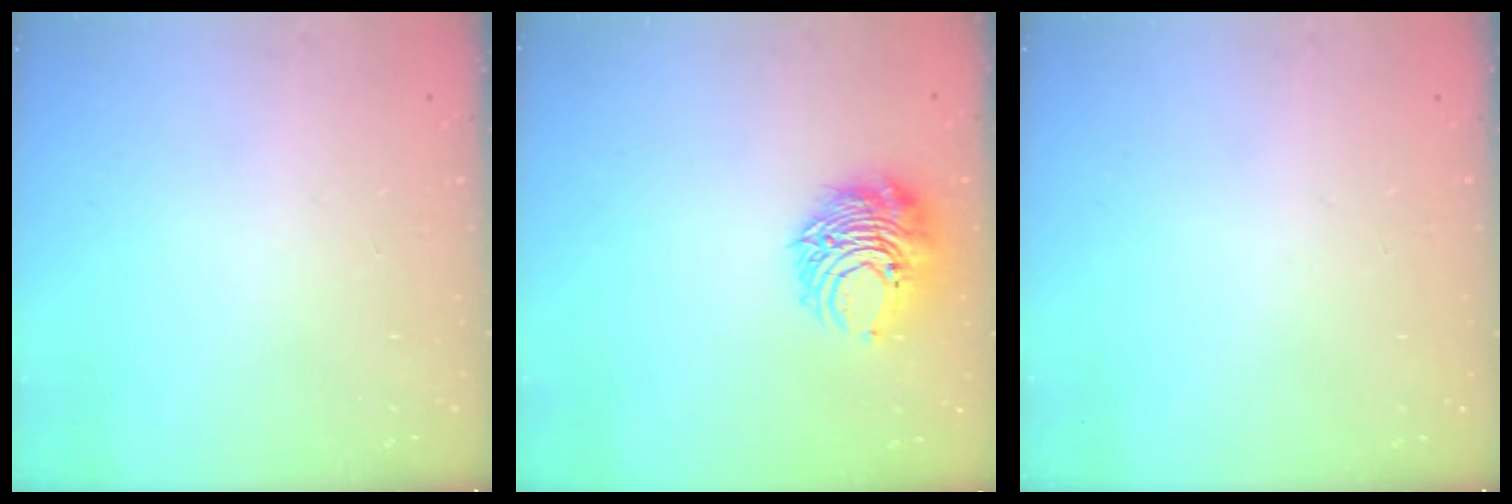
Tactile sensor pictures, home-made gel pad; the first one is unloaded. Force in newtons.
{"total": 9.2, "press": 9.2, "slide": 0.8}
{"total": 0.0}